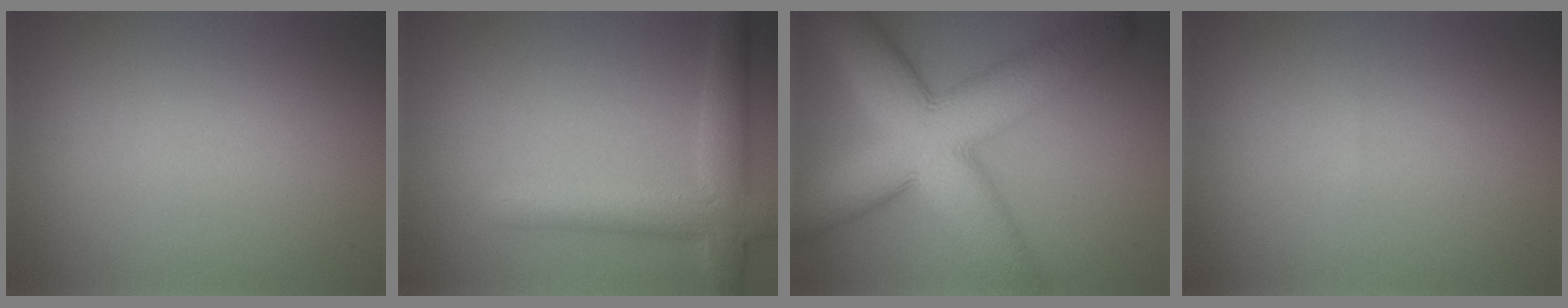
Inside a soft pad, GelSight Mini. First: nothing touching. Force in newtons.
{"total": 4.5, "press": 4.5, "slide": 0.4}
{"total": 13.3, "press": 13.2, "slide": 0.6}
{"total": 0.0}